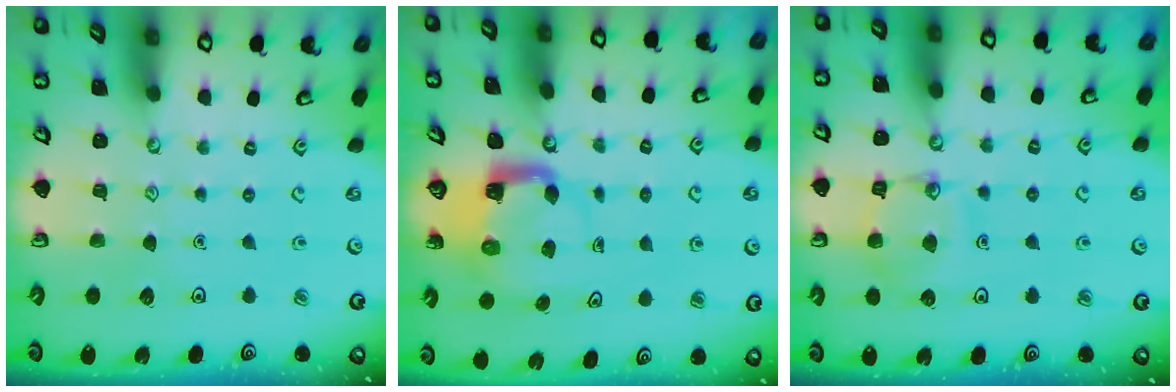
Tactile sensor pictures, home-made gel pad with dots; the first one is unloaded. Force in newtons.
{"total": 3.9, "press": 3.9, "slide": 0.4}
{"total": 13.3, "press": 13.2, "slide": 1.2}